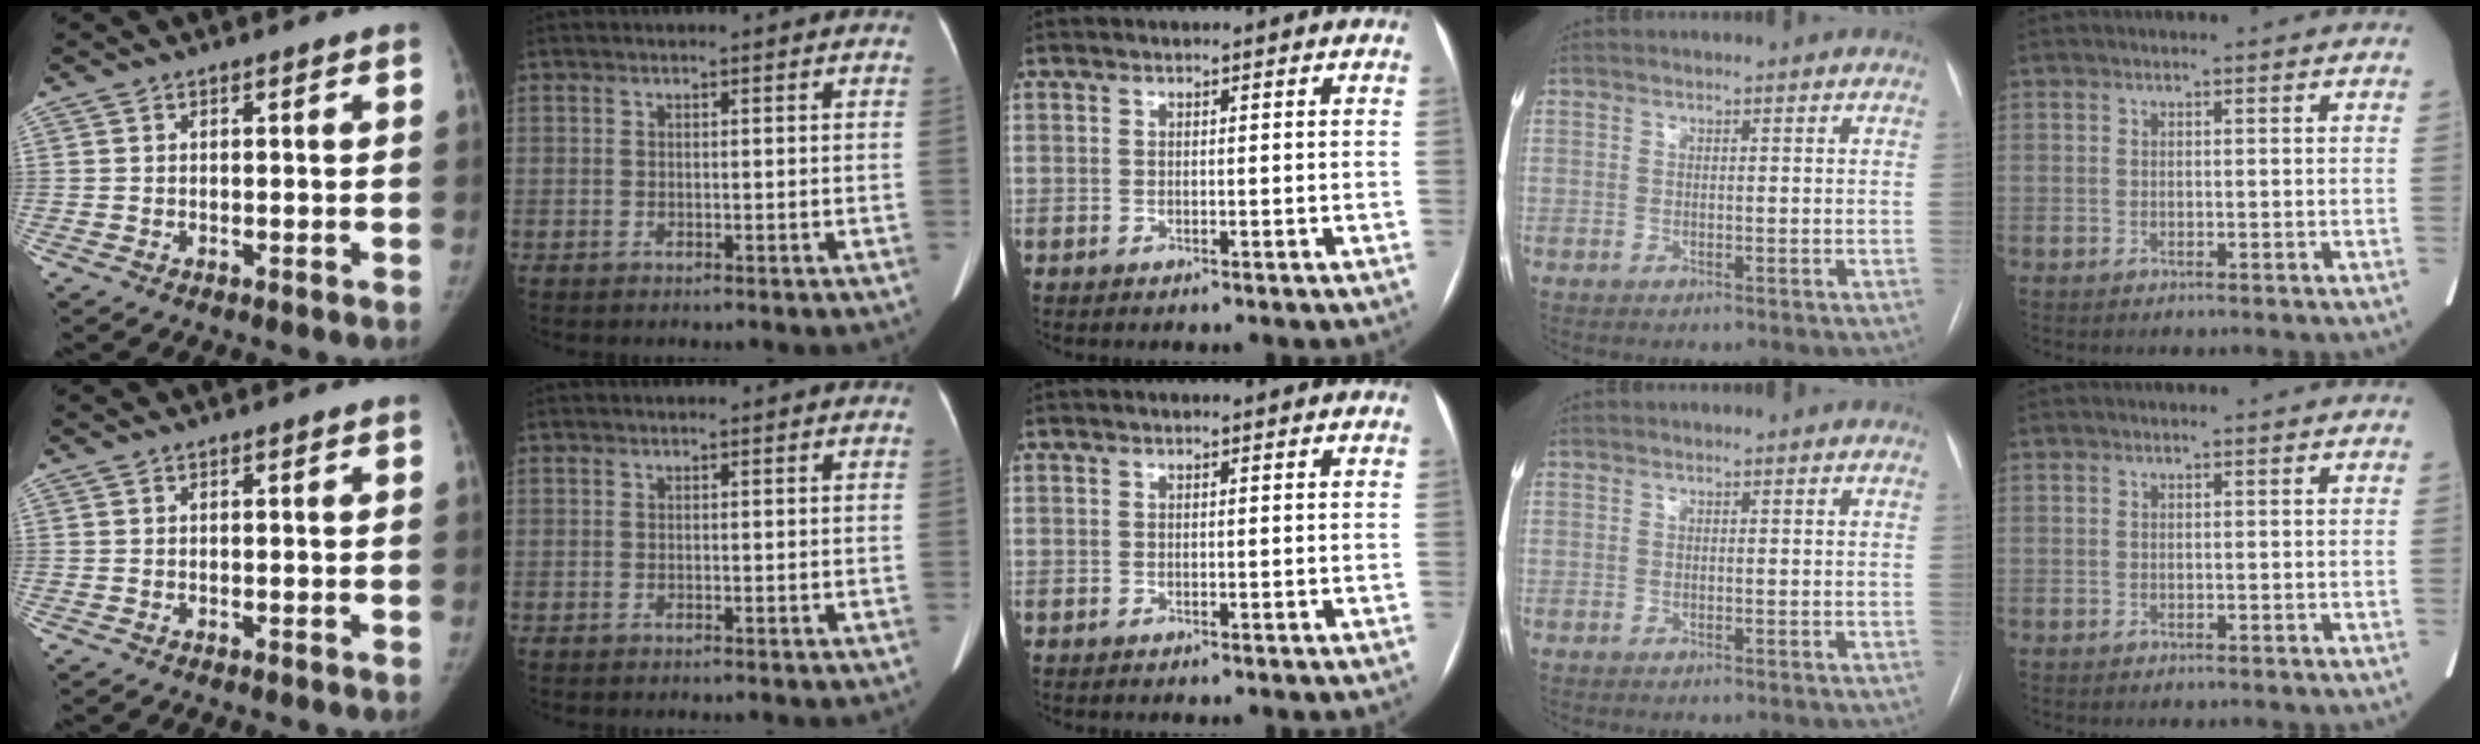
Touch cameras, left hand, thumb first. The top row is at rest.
{}